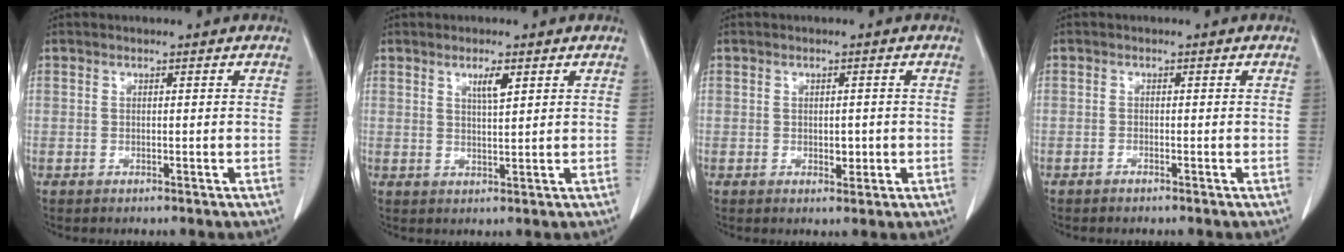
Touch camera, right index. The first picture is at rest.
{"total": 2.8, "force": [1.5, 0.4, 2.3], "torque": [-0.041, -0.002, 0.027]}
{"total": 2.1, "force": [-0.4, 1.2, 1.7], "torque": [-0.024, 0.000, 0.000]}
{"total": 0.6, "force": [-0.5, 0.1, 0.2], "torque": [-0.008, -0.001, -0.010]}